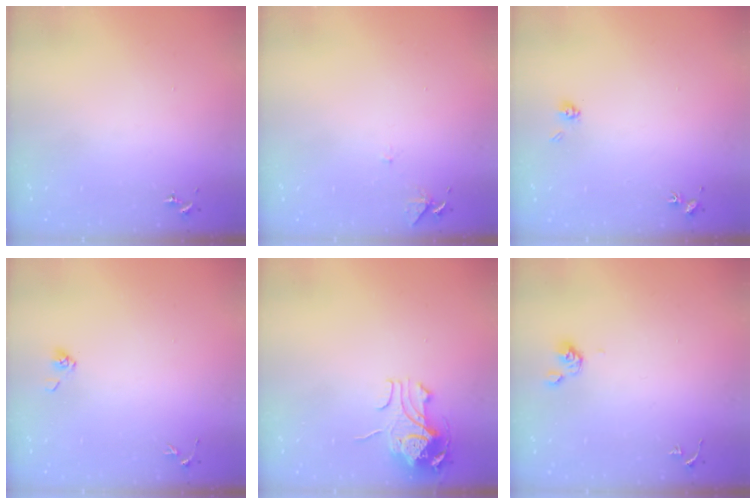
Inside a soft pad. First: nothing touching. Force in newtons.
{"total": 6.2, "press": 6.2, "slide": 0.6}
{"total": 4.0, "press": 3.8, "slide": 1.4}
{"total": 3.8, "press": 3.4, "slide": 1.7}
{"total": 10.6, "press": 10.6, "slide": 0.9}
{"total": 5.1, "press": 4.9, "slide": 1.4}